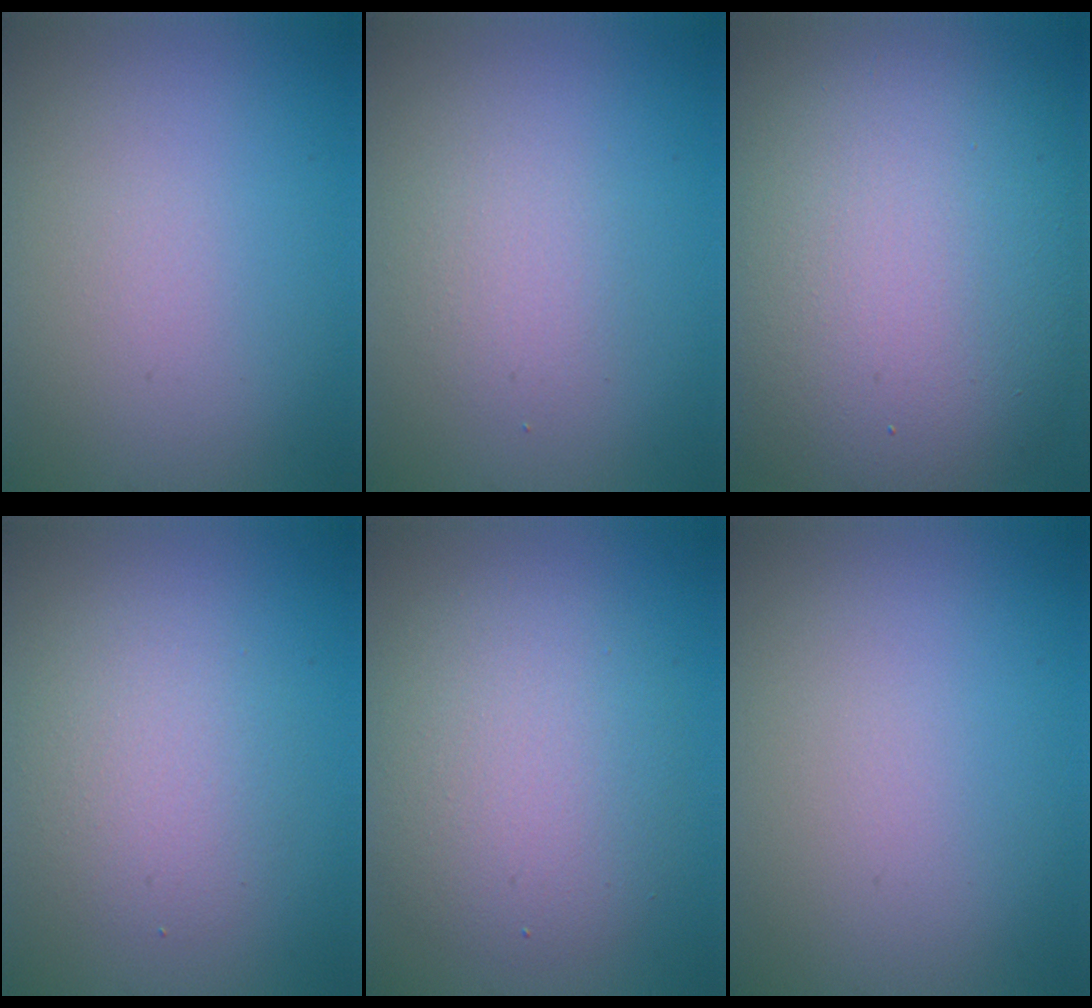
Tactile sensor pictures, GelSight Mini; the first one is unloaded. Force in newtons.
{"total": 1.7, "press": 1.7, "slide": 0.1}
{"total": 15.7, "press": 15.7, "slide": 0.8}
{"total": 3.0, "press": 3.0, "slide": 0.2}
{"total": 5.3, "press": 5.3, "slide": 0.1}
{"total": 0.0}